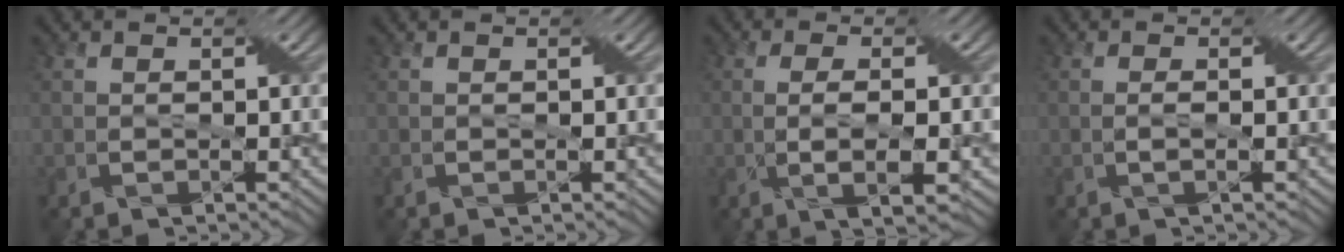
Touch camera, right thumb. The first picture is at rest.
{"total": 0.0}
{"total": 4.7, "force": [-0.7, 1.0, 4.6], "torque": [-0.089, 0.003, -0.010]}
{"total": 1.1, "force": [-0.1, 0.0, 1.0], "torque": [-0.022, 0.004, -0.004]}